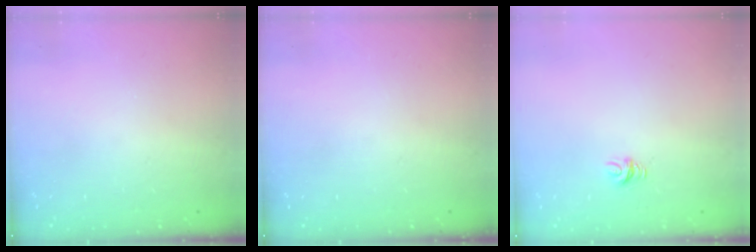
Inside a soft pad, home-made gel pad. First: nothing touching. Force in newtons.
{"total": 0.0}
{"total": 4.6, "press": 4.6, "slide": 0.3}